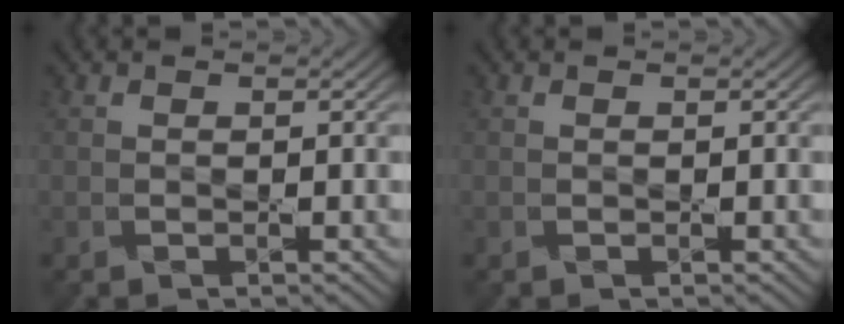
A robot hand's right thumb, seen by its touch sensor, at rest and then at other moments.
{"total": 0.0}